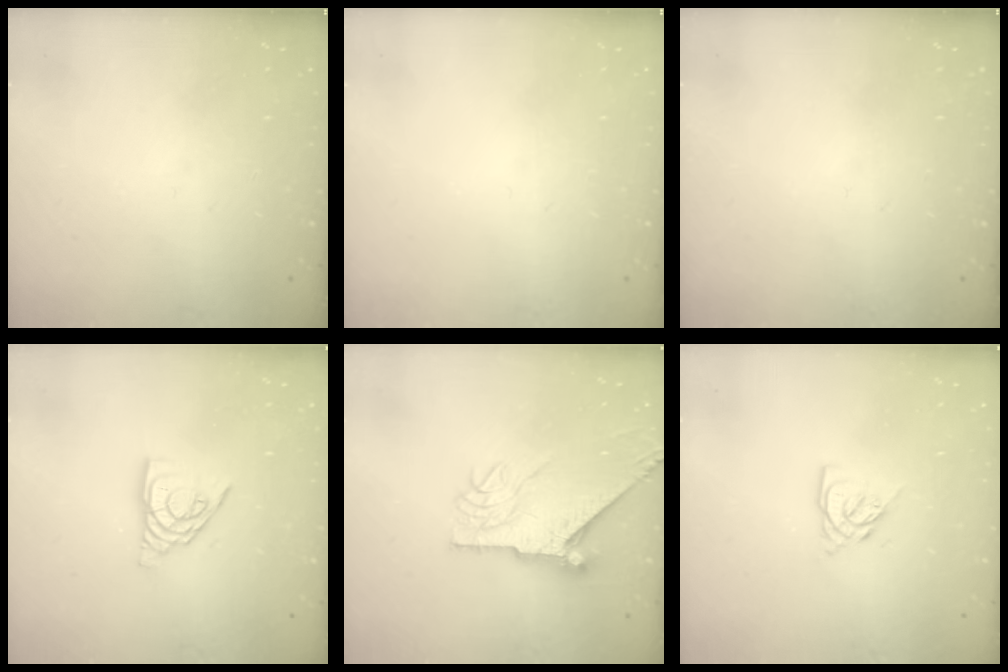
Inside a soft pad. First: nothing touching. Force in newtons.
{"total": 0.0}
{"total": 0.0}
{"total": 9.8, "press": 9.8, "slide": 0.9}
{"total": 10.8, "press": 10.7, "slide": 1.1}
{"total": 6.5, "press": 6.5, "slide": 0.6}